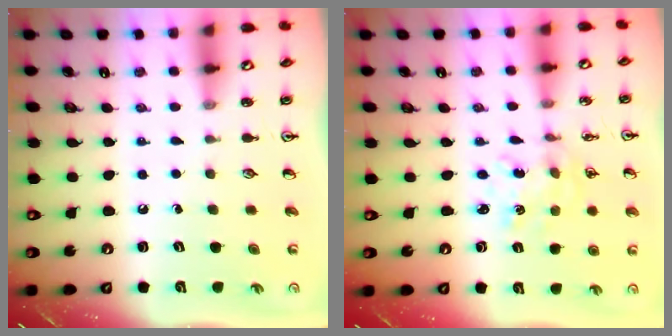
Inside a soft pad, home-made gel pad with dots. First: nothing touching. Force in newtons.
{"total": 1.5, "press": 1.5, "slide": 0.1}